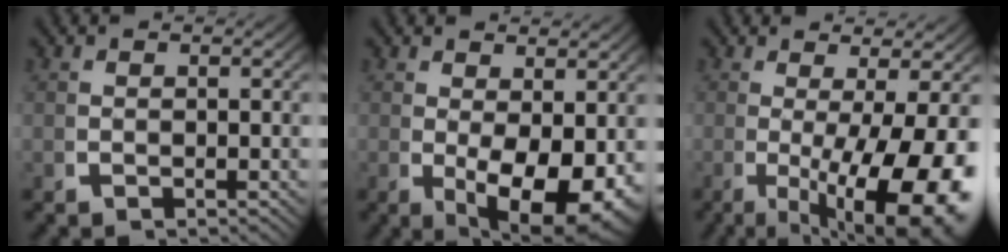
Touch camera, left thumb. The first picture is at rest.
{"total": 7.9, "force": [-1.3, 4.6, 6.3], "torque": [-0.104, -0.043, 0.000]}
{"total": 12.7, "force": [-2.2, 6.5, 10.7], "torque": [-0.169, -0.042, -0.013]}